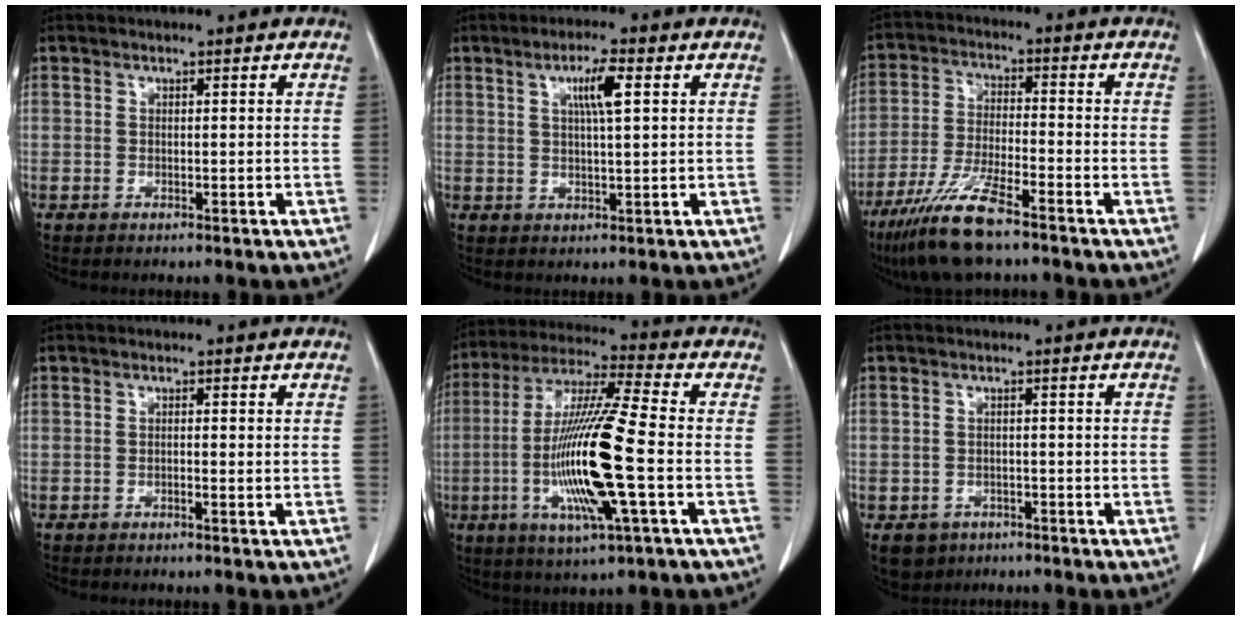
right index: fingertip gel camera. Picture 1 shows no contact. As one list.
[{"total": 4.9, "force": [1.7, 0.3, 4.6], "torque": [-0.083, 0.001, 0.029]}, {"total": 10.6, "force": [-7.5, 1.2, 7.3], "torque": [-0.155, -0.027, -0.143]}, {"total": 0.7, "force": [-0.2, 0.0, 0.6], "torque": [-0.013, 0.001, -0.003]}, {"total": 17.3, "force": [-3.6, 0.7, 16.9], "torque": [-0.345, -0.014, -0.071]}, {"total": 4.4, "force": [-2.7, 3.4, 0.8], "torque": [-0.012, 0.004, -0.037]}]